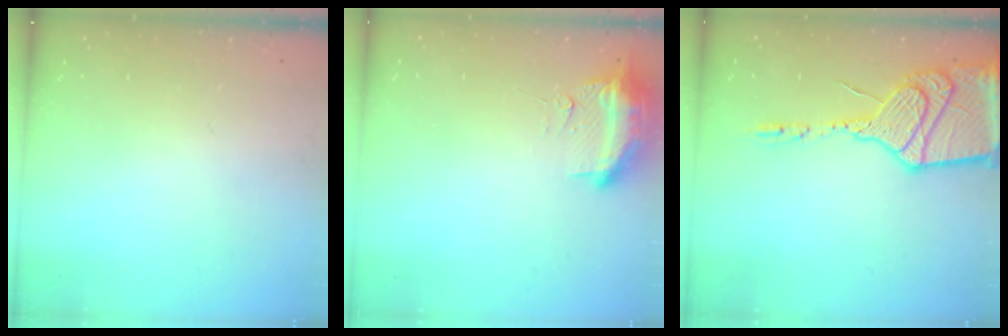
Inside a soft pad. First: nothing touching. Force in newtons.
{"total": 11.3, "press": 10.3, "slide": 4.7}
{"total": 24.1, "press": 21.5, "slide": 10.8}